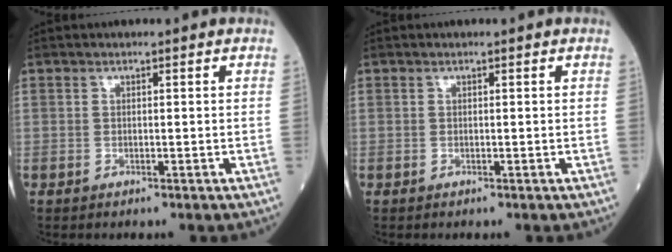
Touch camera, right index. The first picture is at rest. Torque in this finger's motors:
{"motor_torque": [0.00, 0.00, 0.00, -0.01]}